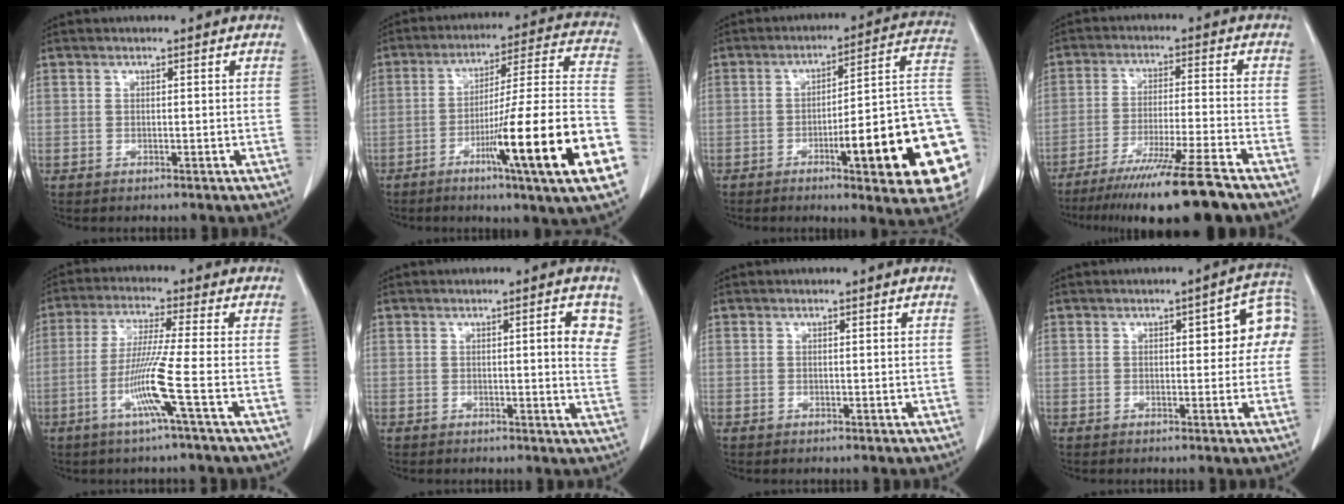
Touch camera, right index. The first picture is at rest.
{"total": 22.5, "force": [-8.6, -0.5, 20.8], "torque": [-0.261, -0.009, -0.135]}
{"total": 22.4, "force": [-5.3, 2.5, 21.6], "torque": [-0.187, 0.013, -0.066]}
{"total": 15.0, "force": [-11.5, -1.0, 9.6], "torque": [-0.148, -0.046, -0.185]}
{"total": 8.4, "force": [-3.0, -1.9, 7.6], "torque": [-0.152, -0.015, -0.065]}
{"total": 4.8, "force": [1.9, 0.8, 4.3], "torque": [-0.042, -0.005, 0.015]}
{"total": 0.0}
{"total": 7.6, "force": [1.5, 2.9, 6.9], "torque": [-0.068, 0.032, 0.013]}